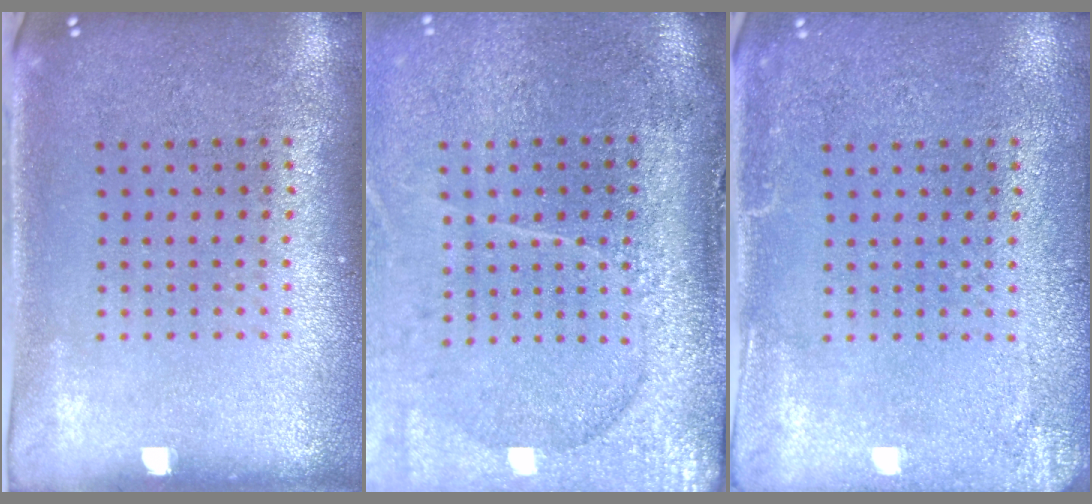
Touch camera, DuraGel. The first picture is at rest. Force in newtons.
{"total": 4.4, "press": 3.6, "slide": 2.6}
{"total": 2.3, "press": 2.3, "slide": 0.3}